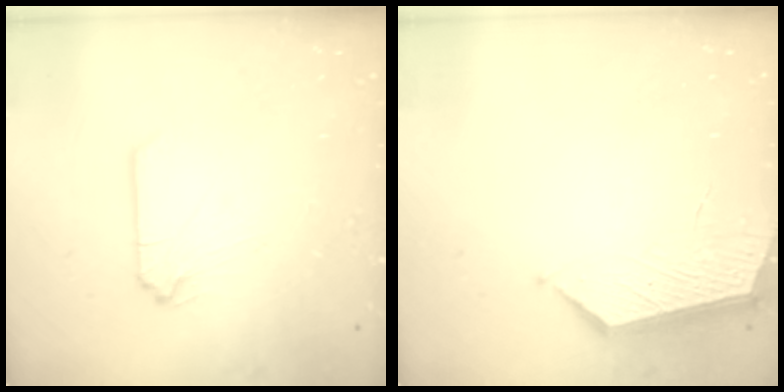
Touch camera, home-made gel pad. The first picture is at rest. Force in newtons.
{"total": 5.5, "press": 5.5, "slide": 0.4}